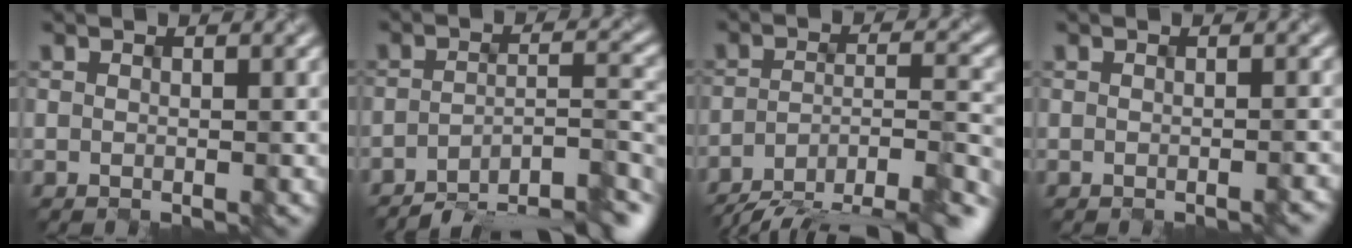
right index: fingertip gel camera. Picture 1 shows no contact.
{"total": 9.1, "force": [-7.8, 1.8, 4.5], "torque": [-0.054, 0.007, -0.113]}
{"total": 10.6, "force": [-8.6, 2.6, 5.6], "torque": [-0.090, -0.006, -0.129]}
{"total": 0.9, "force": [-0.4, 0.3, 0.8], "torque": [-0.006, 0.000, -0.004]}